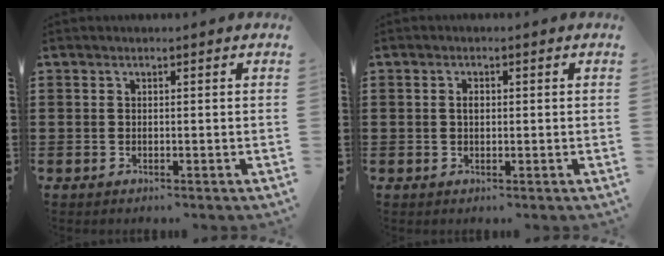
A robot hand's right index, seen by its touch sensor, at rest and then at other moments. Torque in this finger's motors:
{"motor_torque": [0.25, -0.16, 0.01, 0.05]}